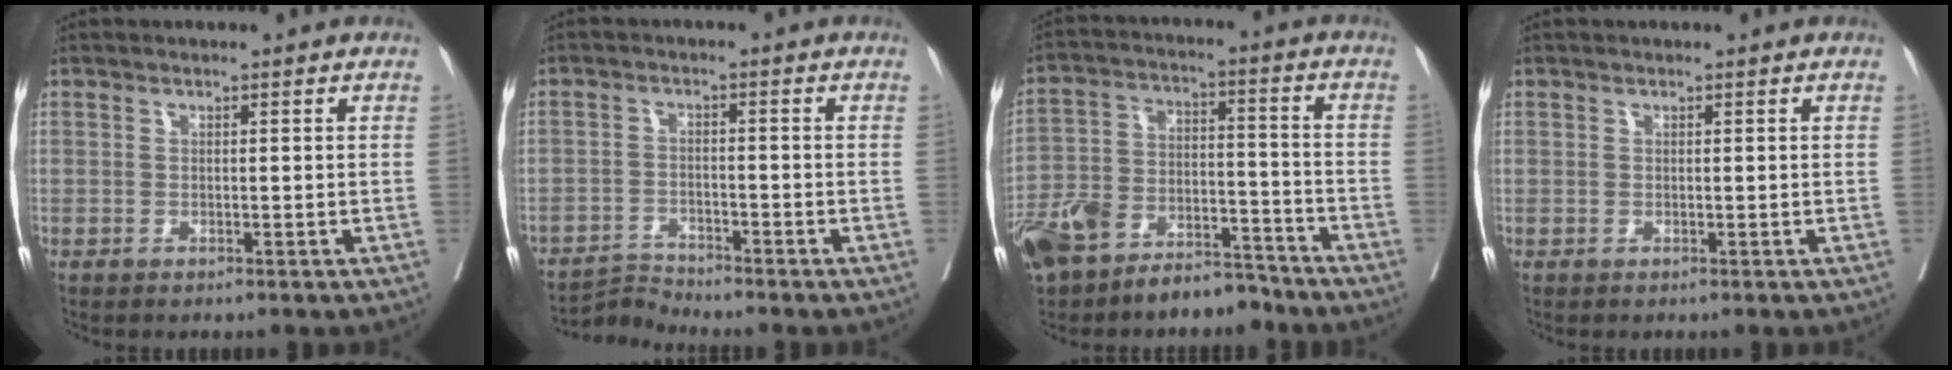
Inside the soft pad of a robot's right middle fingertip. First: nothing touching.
{"total": 3.6, "force": [-3.3, -0.9, -1.3], "torque": [0.025, -0.010, -0.058]}
{"total": 14.5, "force": [-11.5, 6.0, 6.5], "torque": [-0.124, 0.016, -0.204]}
{"total": 0.0}